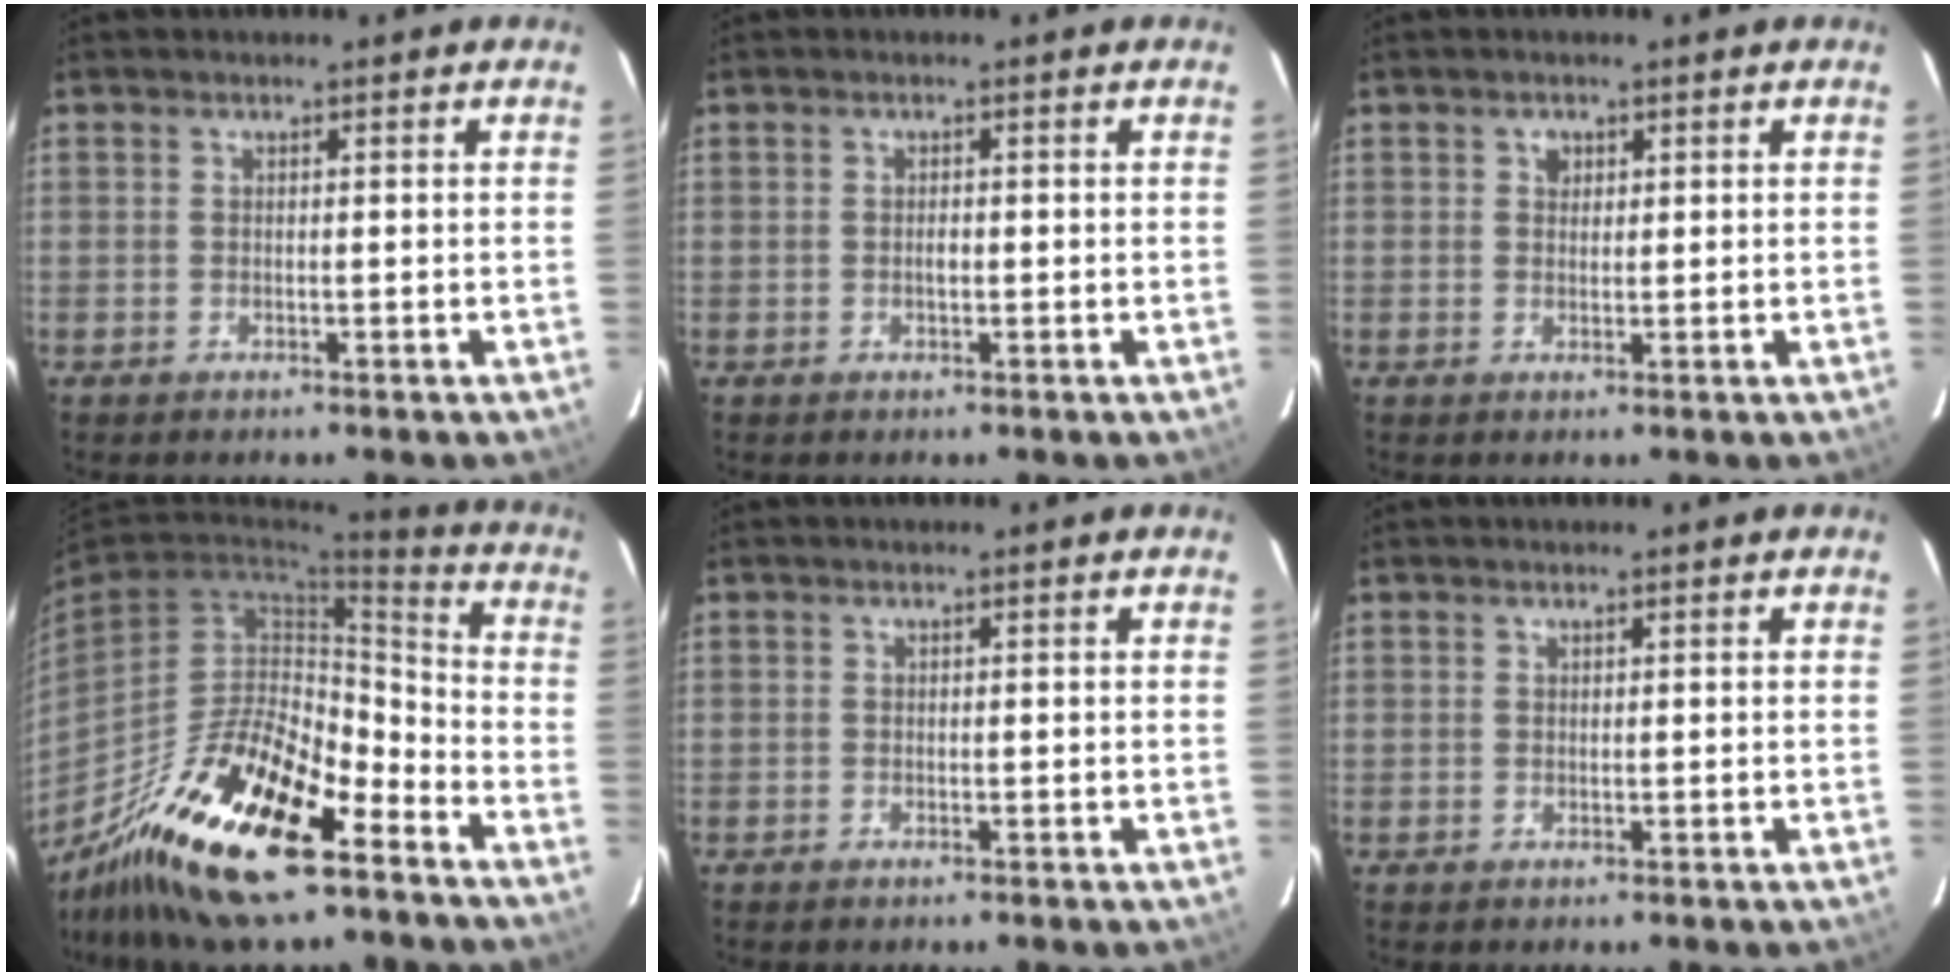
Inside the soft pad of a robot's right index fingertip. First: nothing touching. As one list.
[{"total": 1.1, "force": [-0.2, 0.6, 0.9], "torque": [-0.015, 0.003, -0.003]}, {"total": 1.6, "force": [0.6, 1.4, 0.4], "torque": [-0.004, 0.007, 0.009]}, {"total": 24.2, "force": [-16.3, 8.1, 16.0], "torque": [-0.304, -0.015, -0.281]}, {"total": 0.0}, {"total": 0.6, "force": [0.2, 0.5, -0.1], "torque": [0.004, 0.003, 0.003]}]